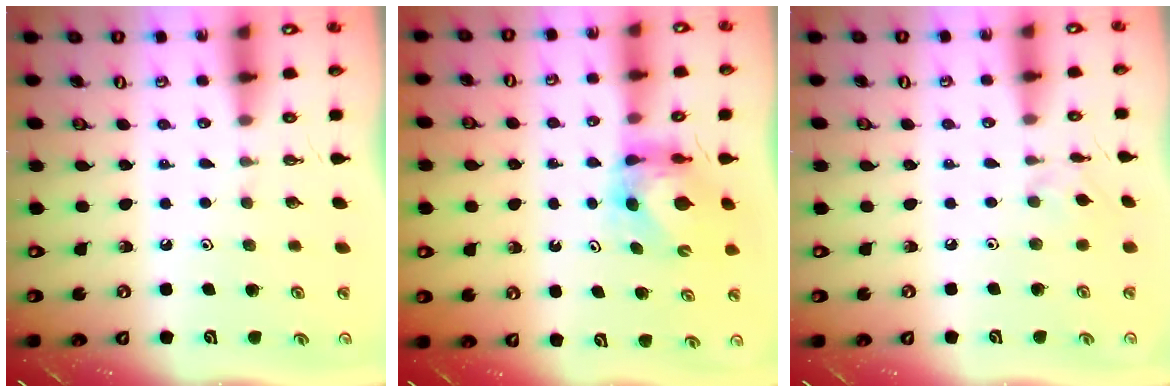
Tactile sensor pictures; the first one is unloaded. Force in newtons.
{"total": 6.2, "press": 6.1, "slide": 0.8}
{"total": 2.4, "press": 2.4, "slide": 0.5}